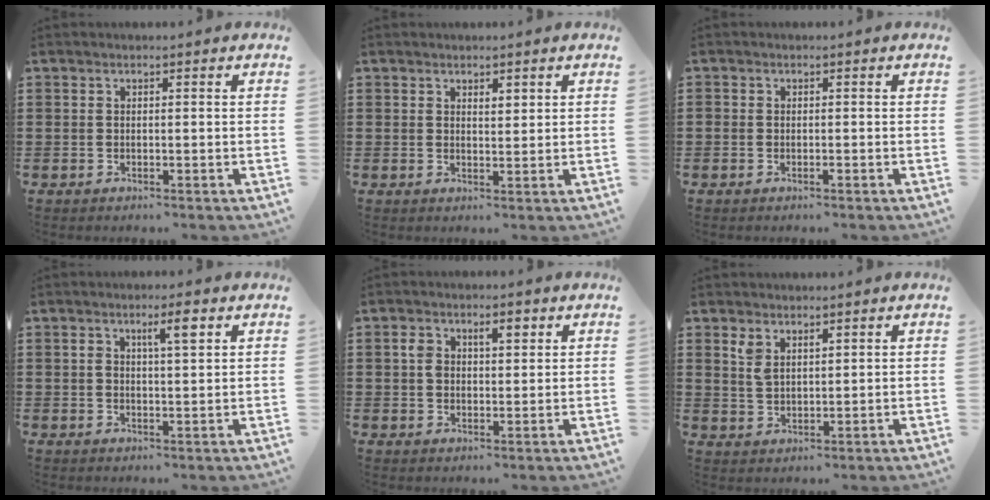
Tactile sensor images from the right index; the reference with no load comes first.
{"total": 1.4, "force": [1.2, 0.6, 0.4], "torque": [-0.009, 0.003, 0.022]}
{"total": 0.6, "force": [-0.4, 0.4, 0.3], "torque": [-0.006, 0.000, -0.007]}
{"total": 3.9, "force": [1.8, 0.8, 3.3], "torque": [-0.054, 0.001, 0.024]}
{"total": 3.9, "force": [1.2, 2.3, 2.9], "torque": [-0.056, 0.010, 0.016]}
{"total": 3.0, "force": [2.1, 1.4, 1.5], "torque": [-0.036, 0.003, 0.039]}